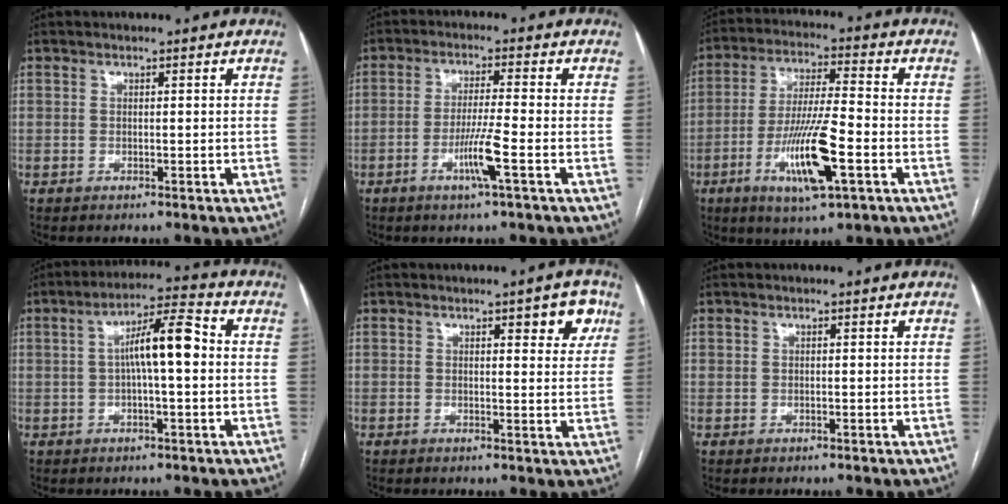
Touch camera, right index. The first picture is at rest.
{"total": 5.8, "force": [-2.3, -0.7, 5.2], "torque": [-0.099, -0.011, -0.045]}
{"total": 12.7, "force": [-4.5, 1.4, 11.8], "torque": [-0.226, -0.013, -0.080]}
{"total": 8.8, "force": [0.5, 1.4, 8.7], "torque": [-0.152, 0.027, 0.004]}
{"total": 4.8, "force": [2.4, 1.4, 3.9], "torque": [-0.043, 0.001, 0.026]}
{"total": 0.0}